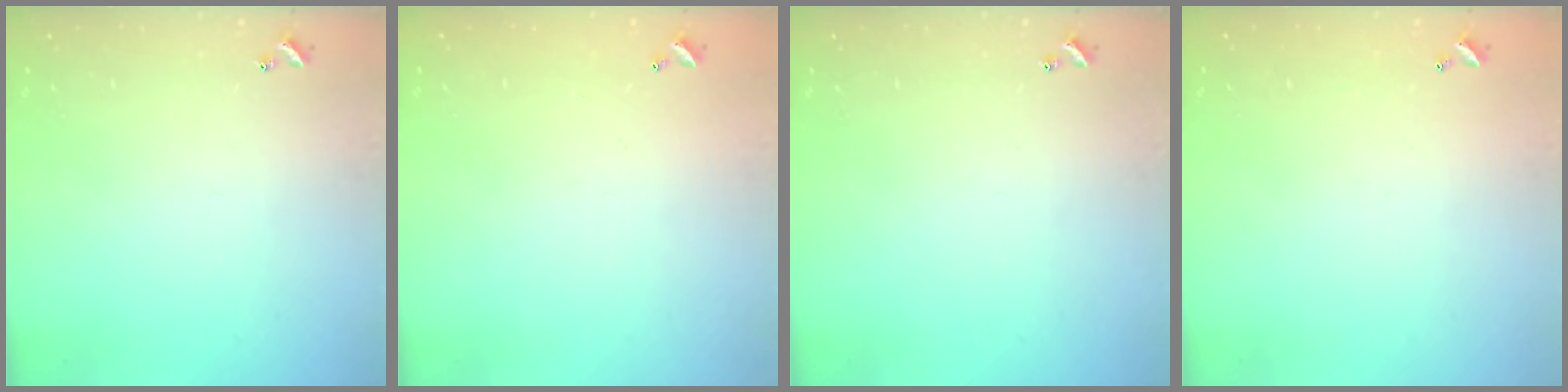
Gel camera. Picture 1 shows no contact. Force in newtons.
{"total": 2.8, "press": 2.8, "slide": 0.1}
{"total": 0.0}
{"total": 2.8, "press": 2.8, "slide": 0.1}